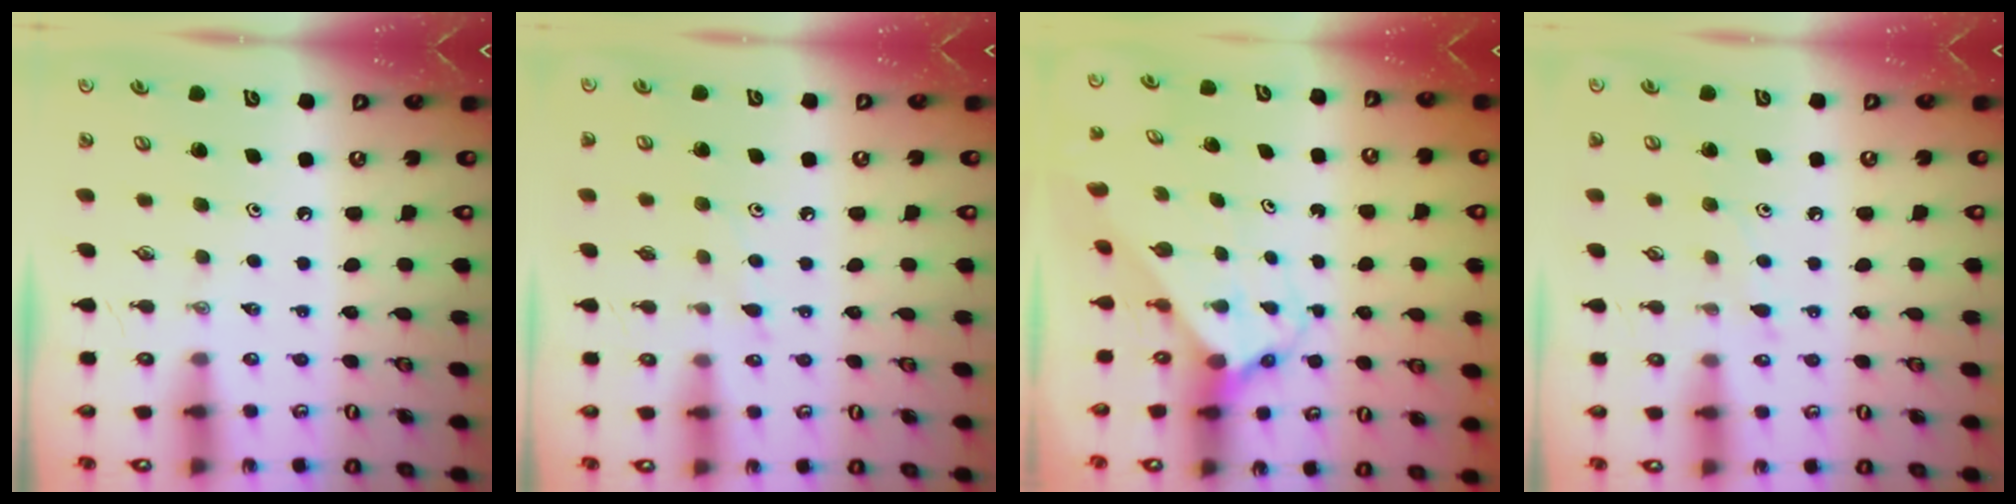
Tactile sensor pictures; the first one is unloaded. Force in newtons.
{"total": 5.4, "press": 5.4, "slide": 0.7}
{"total": 2.9, "press": 2.9, "slide": 0.3}
{"total": 5.7, "press": 5.6, "slide": 0.7}